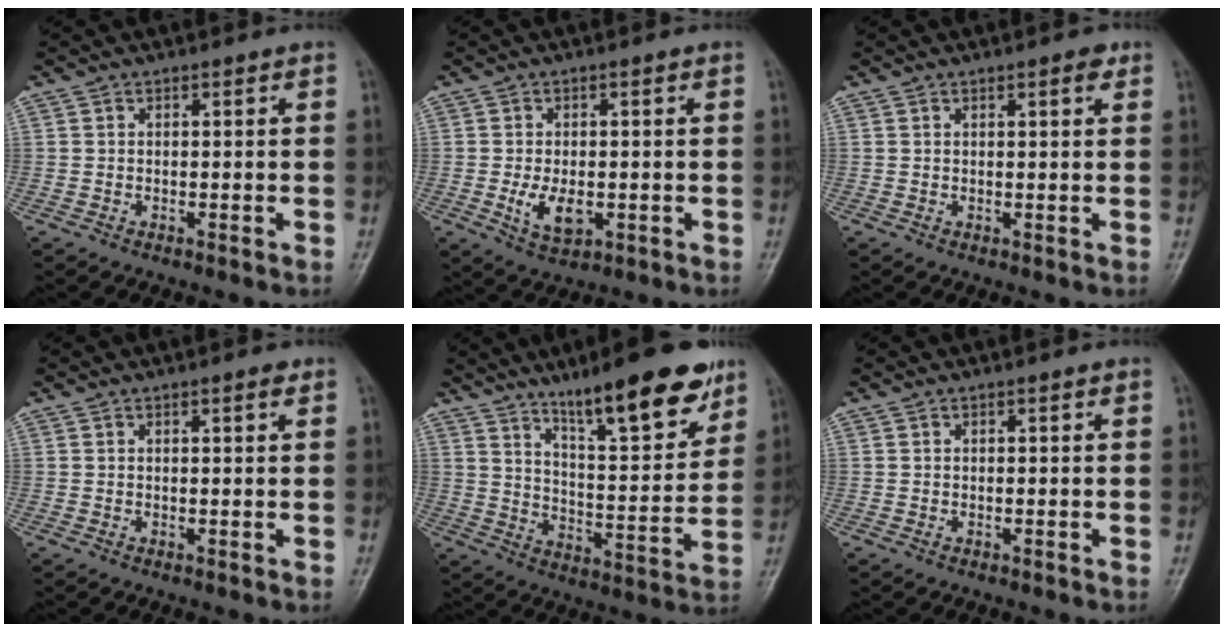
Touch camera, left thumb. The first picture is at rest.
{"total": 5.8, "force": [-1.1, 3.2, 4.7], "torque": [-0.079, -0.008, -0.013]}
{"total": 2.0, "force": [1.1, 0.6, 1.6], "torque": [-0.019, -0.003, 0.013]}
{"total": 1.2, "force": [0.7, 0.3, 1.0], "torque": [-0.014, -0.002, 0.009]}
{"total": 18.3, "force": [12.3, 4.4, 12.8], "torque": [-0.158, -0.068, 0.197]}
{"total": 0.0}